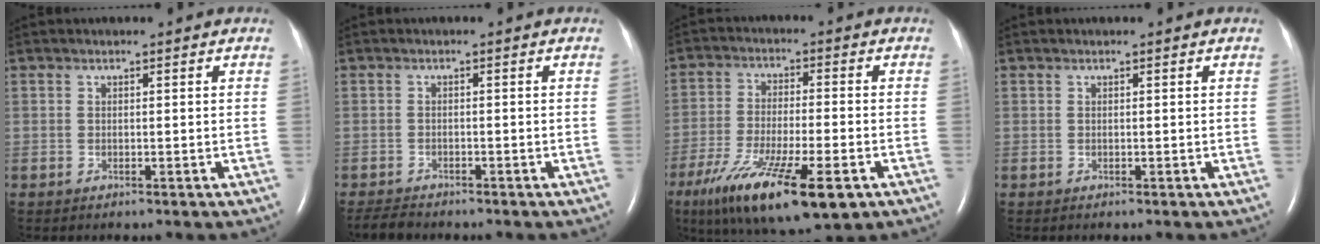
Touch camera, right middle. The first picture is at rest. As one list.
[{"total": 2.7, "force": [-2.5, 0.6, 0.6], "torque": [-0.017, -0.011, -0.042]}, {"total": 17.6, "force": [-9.8, 3.6, 14.2], "torque": [-0.248, -0.045, -0.162]}, {"total": 0.0}]